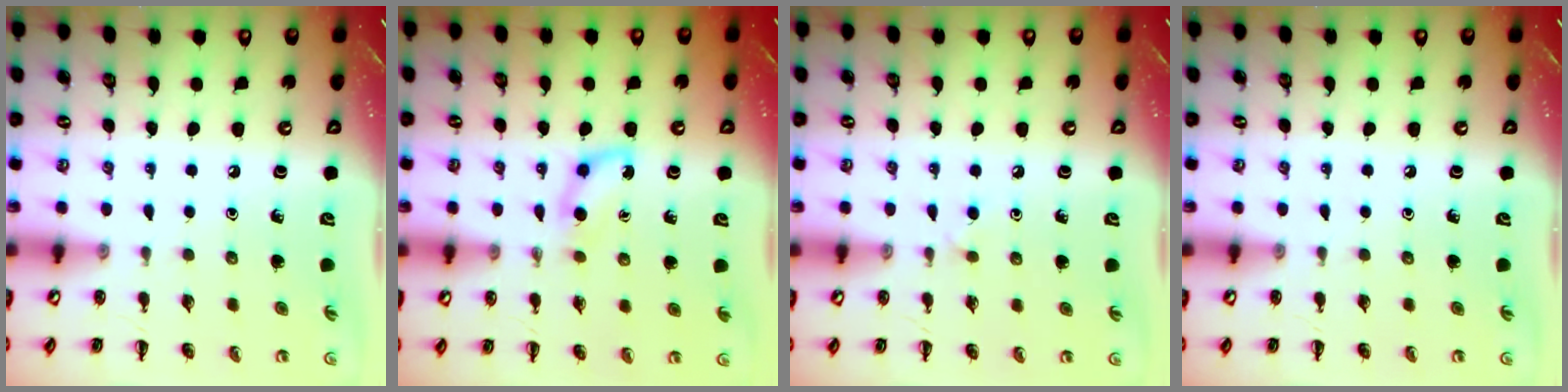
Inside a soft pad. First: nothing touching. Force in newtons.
{"total": 4.9, "press": 4.6, "slide": 1.6}
{"total": 2.4, "press": 2.3, "slide": 0.9}
{"total": 0.0}